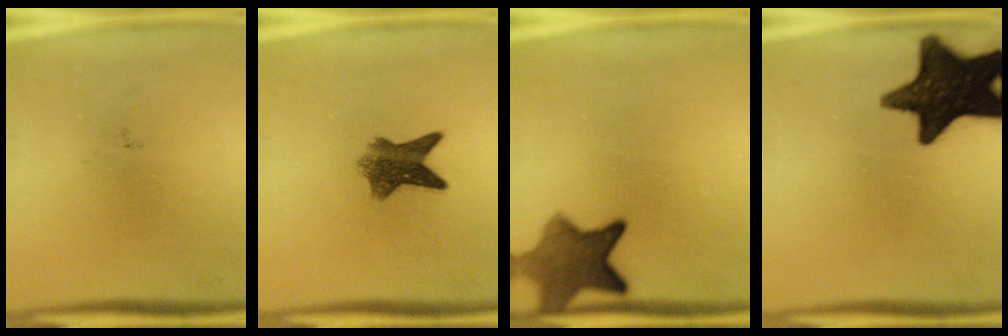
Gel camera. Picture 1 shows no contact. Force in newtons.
{"total": 6.5}
{"total": 8.5}
{"total": 17.6}